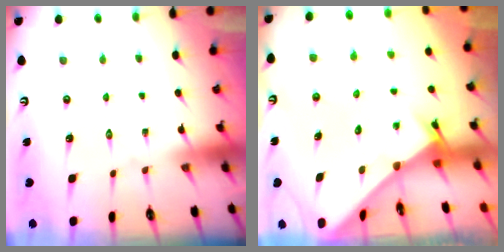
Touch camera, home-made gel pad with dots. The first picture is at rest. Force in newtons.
{"total": 2.6, "press": 2.6, "slide": 0.2}